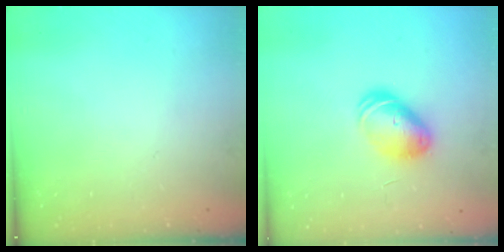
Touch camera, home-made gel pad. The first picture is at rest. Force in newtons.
{"total": 9.2, "press": 9.1, "slide": 1.5}